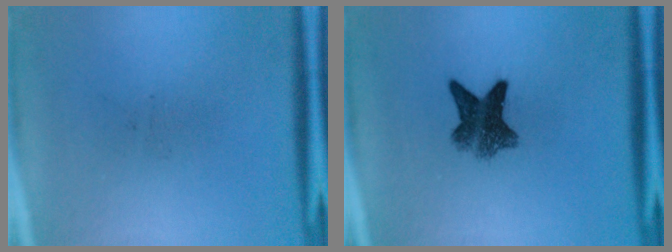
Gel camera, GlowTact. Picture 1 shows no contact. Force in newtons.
{"total": 6.9}